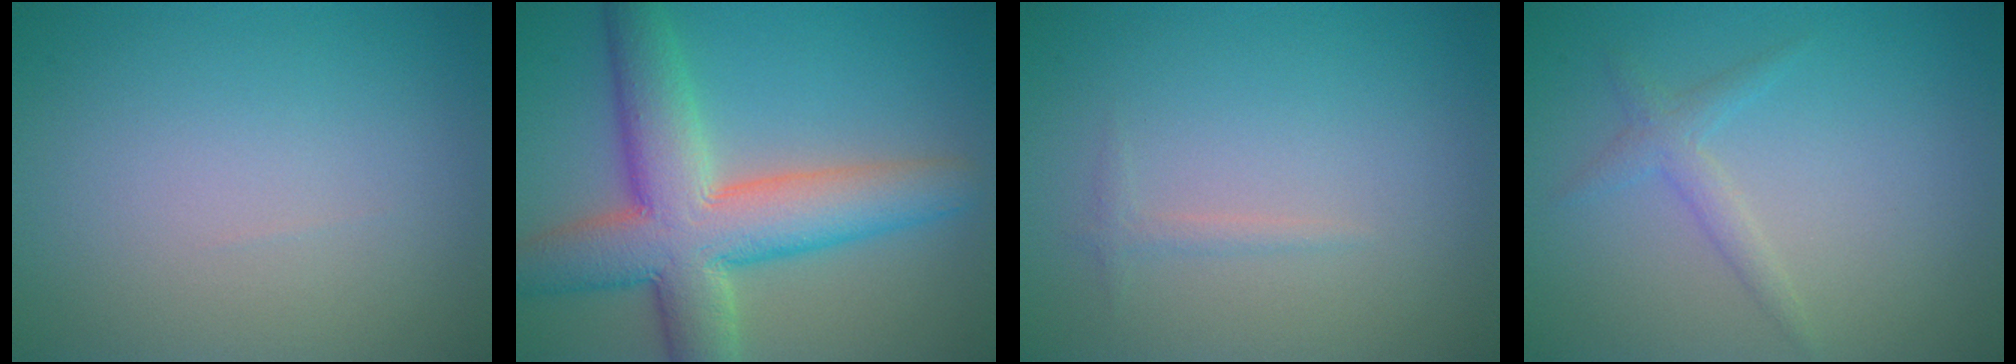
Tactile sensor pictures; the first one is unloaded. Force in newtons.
{"total": 9.8, "press": 9.8, "slide": 0.5}
{"total": 0.8, "press": 0.8, "slide": 0.0}
{"total": 1.6, "press": 1.6, "slide": 0.1}